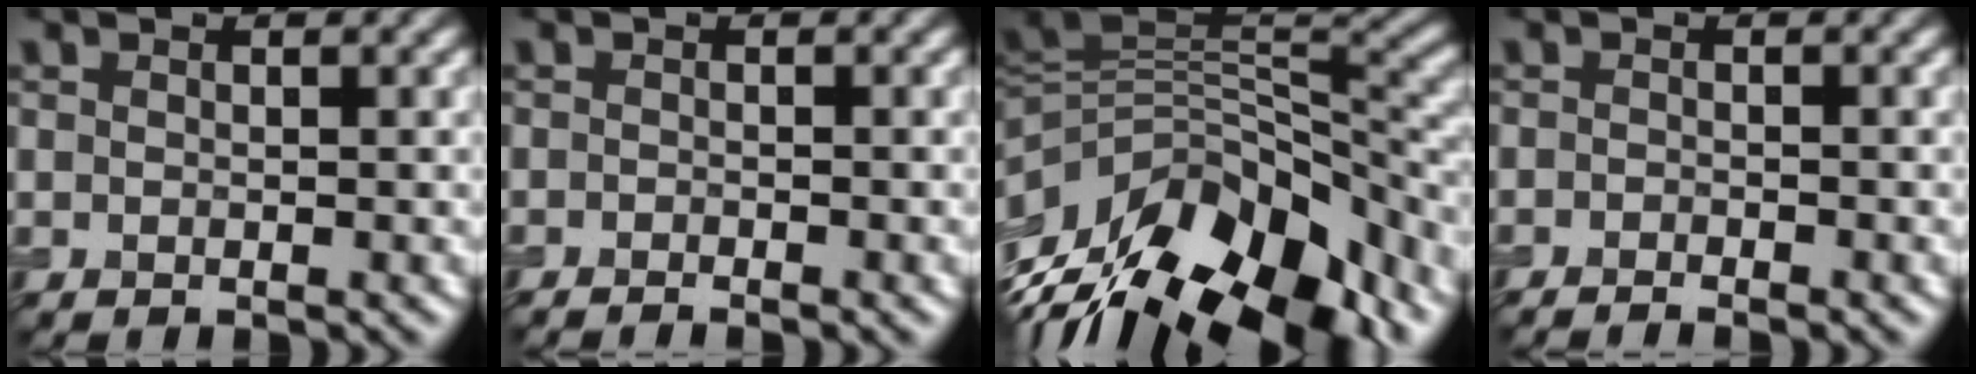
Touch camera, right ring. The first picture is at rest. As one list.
[{"total": 1.4, "force": [-1.2, 0.2, 0.7], "torque": [-0.015, 0.001, -0.024]}, {"total": 13.9, "force": [-6.7, 7.2, 9.8], "torque": [-0.202, 0.003, -0.108]}, {"total": 1.8, "force": [-1.5, 0.2, 0.8], "torque": [-0.019, 0.002, -0.030]}]